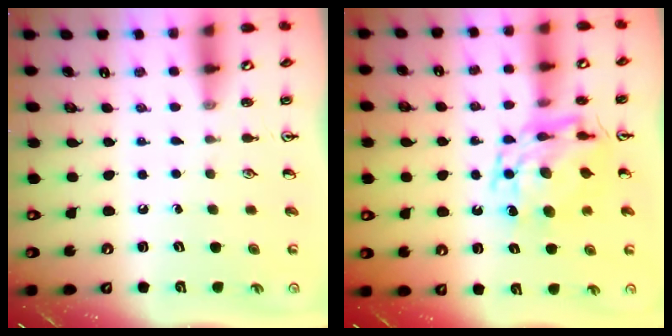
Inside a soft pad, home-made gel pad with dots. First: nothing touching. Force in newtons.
{"total": 12.7, "press": 12.6, "slide": 1.6}